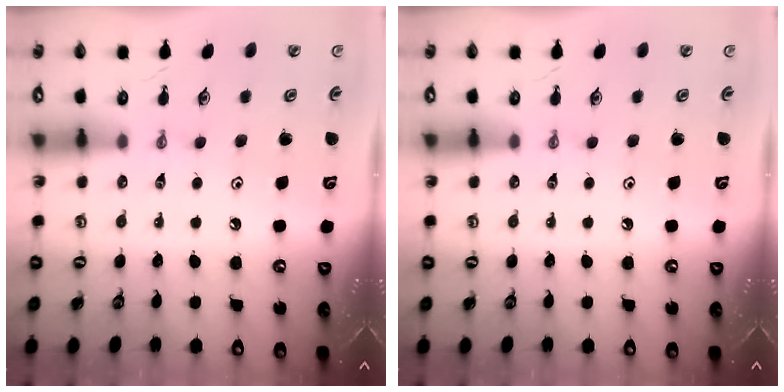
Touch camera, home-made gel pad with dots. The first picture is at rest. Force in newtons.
{"total": 0.0}